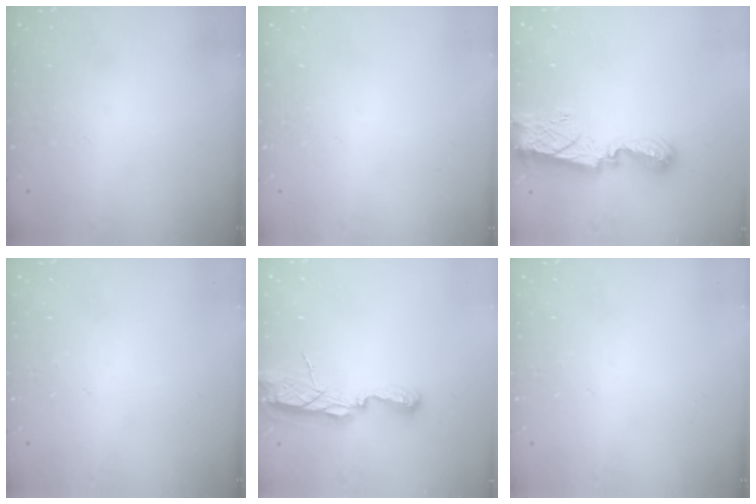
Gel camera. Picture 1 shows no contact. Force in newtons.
{"total": 0.0}
{"total": 9.4, "press": 9.4, "slide": 0.8}
{"total": 0.0}
{"total": 9.3, "press": 8.3, "slide": 4.1}
{"total": 0.0}